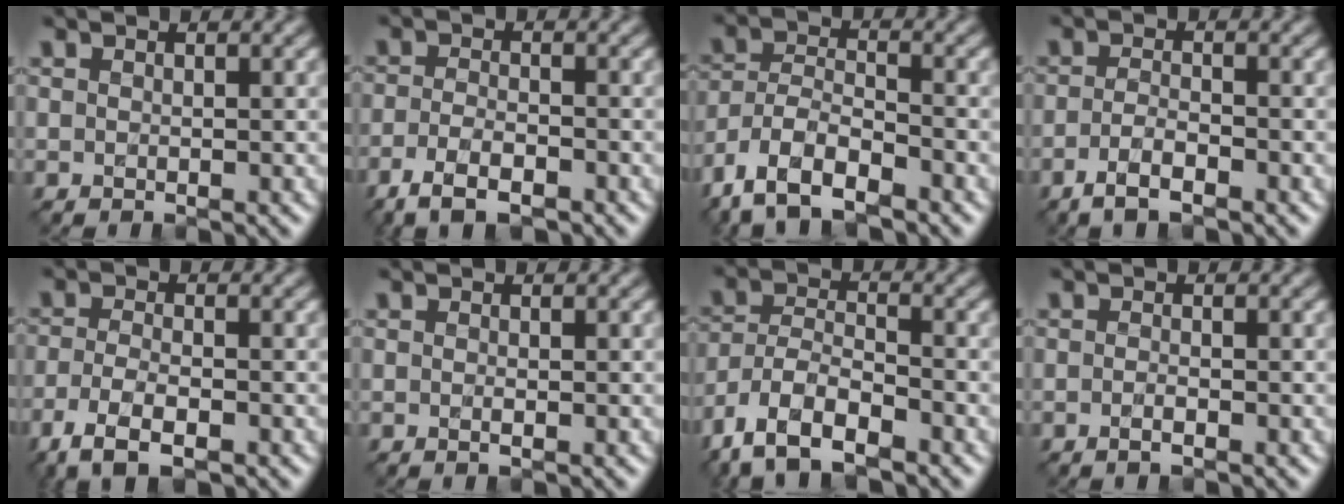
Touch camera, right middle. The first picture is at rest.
{"total": 4.4, "force": [-2.8, 1.6, 2.9], "torque": [-0.060, -0.008, -0.057]}
{"total": 8.6, "force": [-6.1, 3.5, 4.9], "torque": [-0.098, -0.007, -0.123]}
{"total": 2.8, "force": [-1.7, 0.8, 2.1], "torque": [-0.046, -0.001, -0.036]}
{"total": 4.7, "force": [-2.9, 1.7, 3.3], "torque": [-0.073, -0.011, -0.058]}
{"total": 0.6, "force": [-0.2, 0.1, 0.6], "torque": [-0.011, -0.004, -0.003]}
{"total": 8.5, "force": [-6.0, 3.4, 5.0], "torque": [-0.100, -0.008, -0.120]}
{"total": 1.1, "force": [-0.5, 0.3, 0.9], "torque": [-0.015, -0.002, -0.009]}